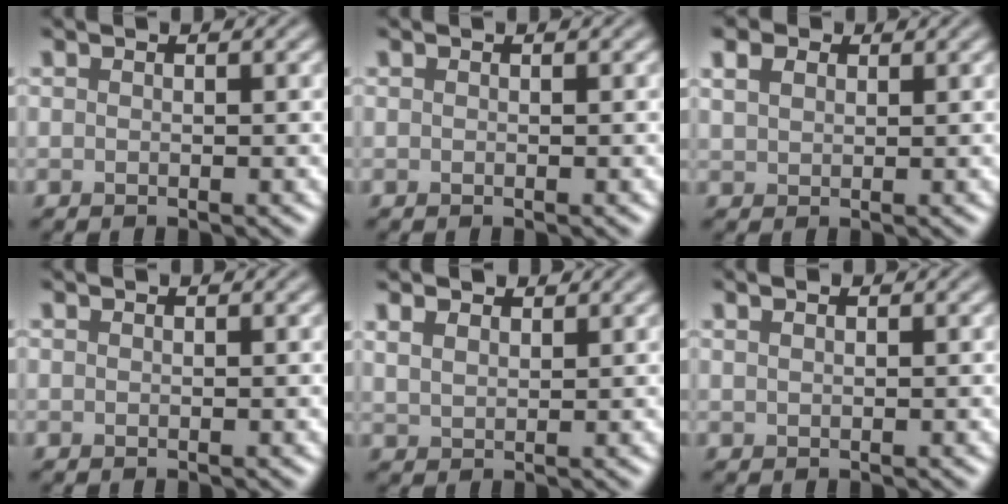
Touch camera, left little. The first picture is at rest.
{"total": 0.0}
{"total": 2.0, "force": [1.2, 1.3, 1.0], "torque": [-0.022, 0.004, 0.022]}
{"total": 0.0}
{"total": 2.3, "force": [1.6, 1.2, 1.2], "torque": [-0.028, 0.002, 0.036]}
{"total": 0.8, "force": [0.5, 0.3, 0.5], "torque": [-0.012, 0.003, 0.010]}